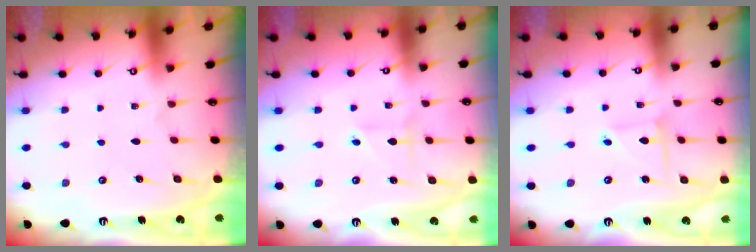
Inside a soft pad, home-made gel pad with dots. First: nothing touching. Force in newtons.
{"total": 1.9, "press": 1.9, "slide": 0.2}
{"total": 2.8, "press": 2.8, "slide": 0.3}